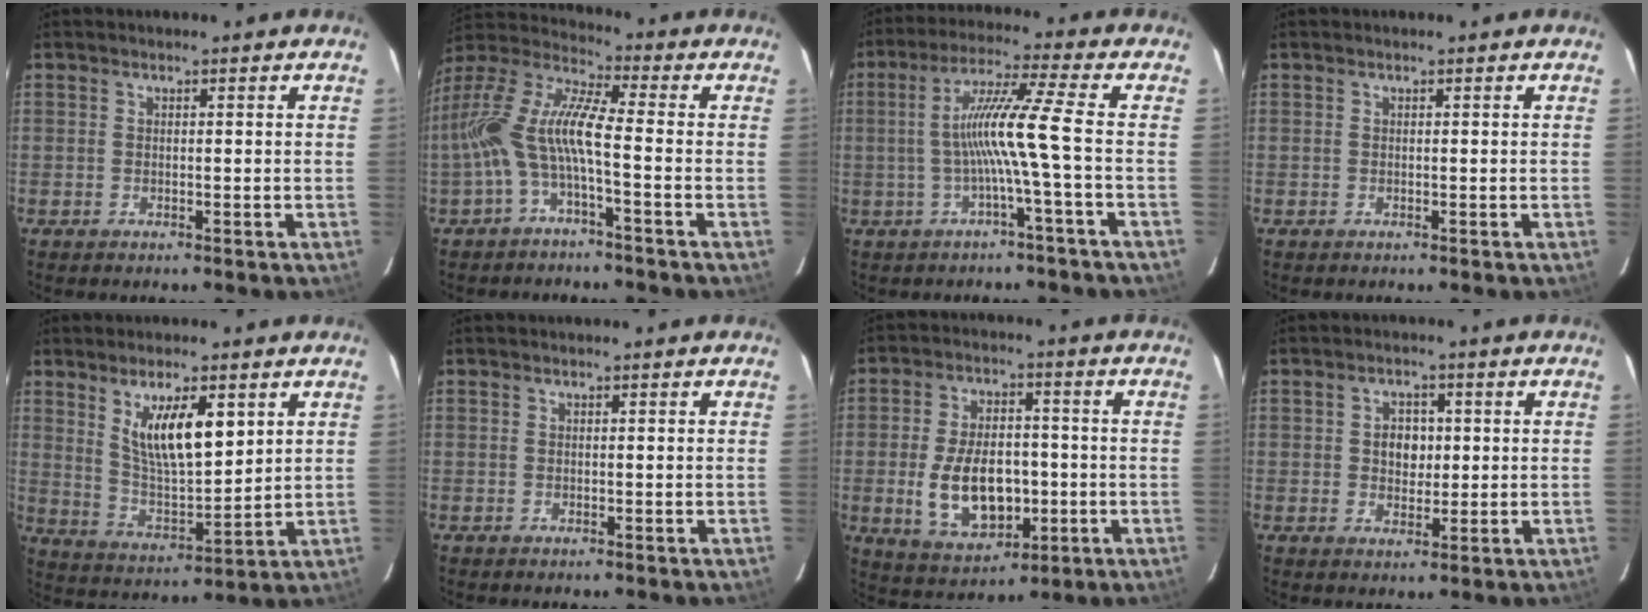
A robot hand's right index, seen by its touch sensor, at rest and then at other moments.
{"total": 12.8, "force": [-2.5, 2.4, 12.3], "torque": [-0.251, 0.011, -0.054]}
{"total": 9.3, "force": [-1.9, -2.1, 8.8], "torque": [-0.168, 0.004, -0.028]}
{"total": 0.0}
{"total": 11.8, "force": [5.1, 3.9, 9.9], "torque": [-0.172, -0.006, 0.107]}
{"total": 0.0}
{"total": 13.4, "force": [-2.4, 7.8, 10.6], "torque": [-0.214, -0.001, -0.023]}
{"total": 4.2, "force": [0.4, 3.3, 2.4], "torque": [-0.038, 0.010, 0.009]}